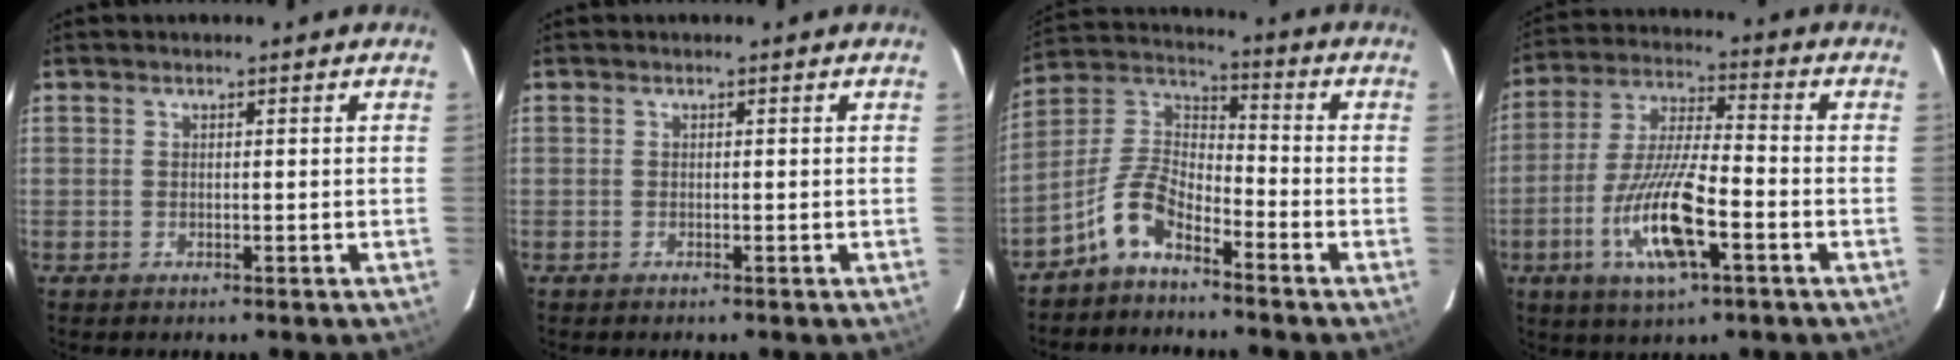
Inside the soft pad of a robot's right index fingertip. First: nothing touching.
{"total": 0.0}
{"total": 7.7, "force": [-5.5, 2.9, 4.6], "torque": [-0.107, 0.026, -0.115]}
{"total": 13.5, "force": [-5.0, 2.4, 12.3], "torque": [-0.248, -0.010, -0.089]}